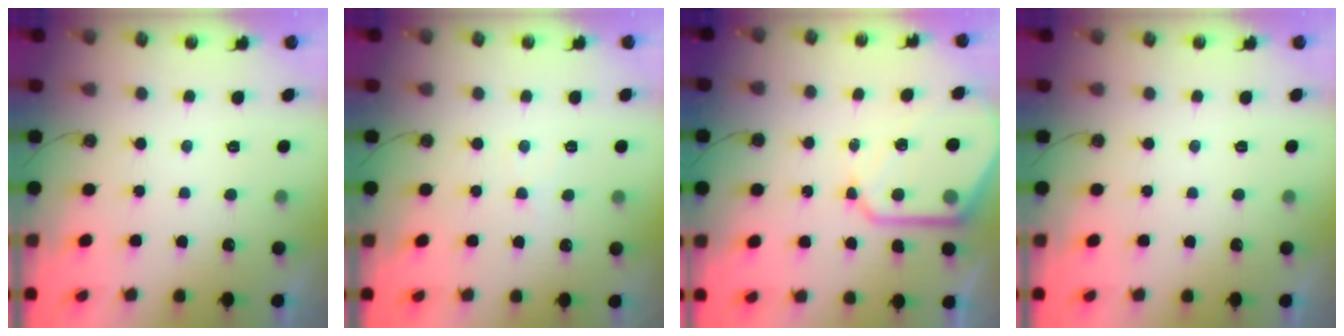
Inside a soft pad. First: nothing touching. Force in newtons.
{"total": 5.1, "press": 5.0, "slide": 0.8}
{"total": 13.0, "press": 12.9, "slide": 1.3}
{"total": 0.0}